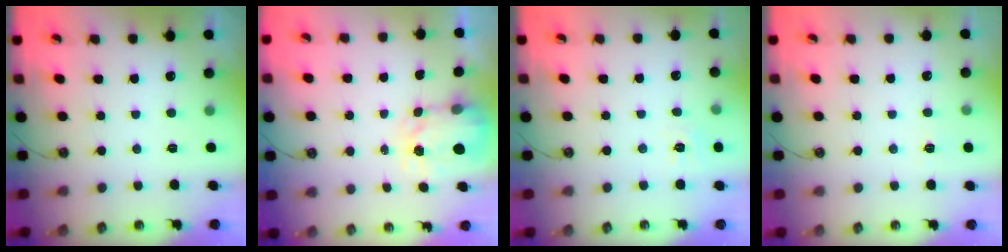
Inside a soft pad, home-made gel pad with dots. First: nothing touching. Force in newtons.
{"total": 3.7, "press": 3.7, "slide": 0.5}
{"total": 5.6, "press": 5.5, "slide": 0.6}
{"total": 4.0, "press": 3.9, "slide": 0.4}